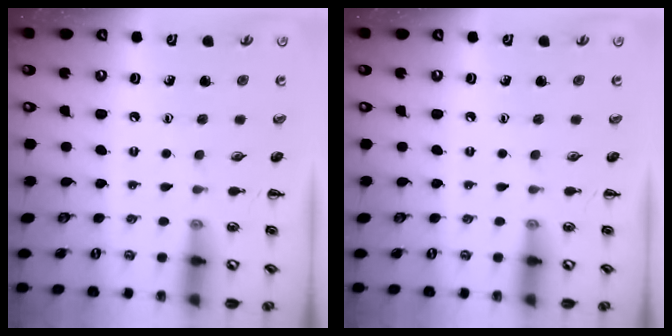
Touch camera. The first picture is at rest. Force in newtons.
{"total": 0.0}